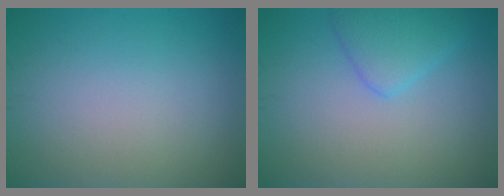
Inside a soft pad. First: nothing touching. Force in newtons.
{"total": 2.8, "press": 2.8, "slide": 0.1}